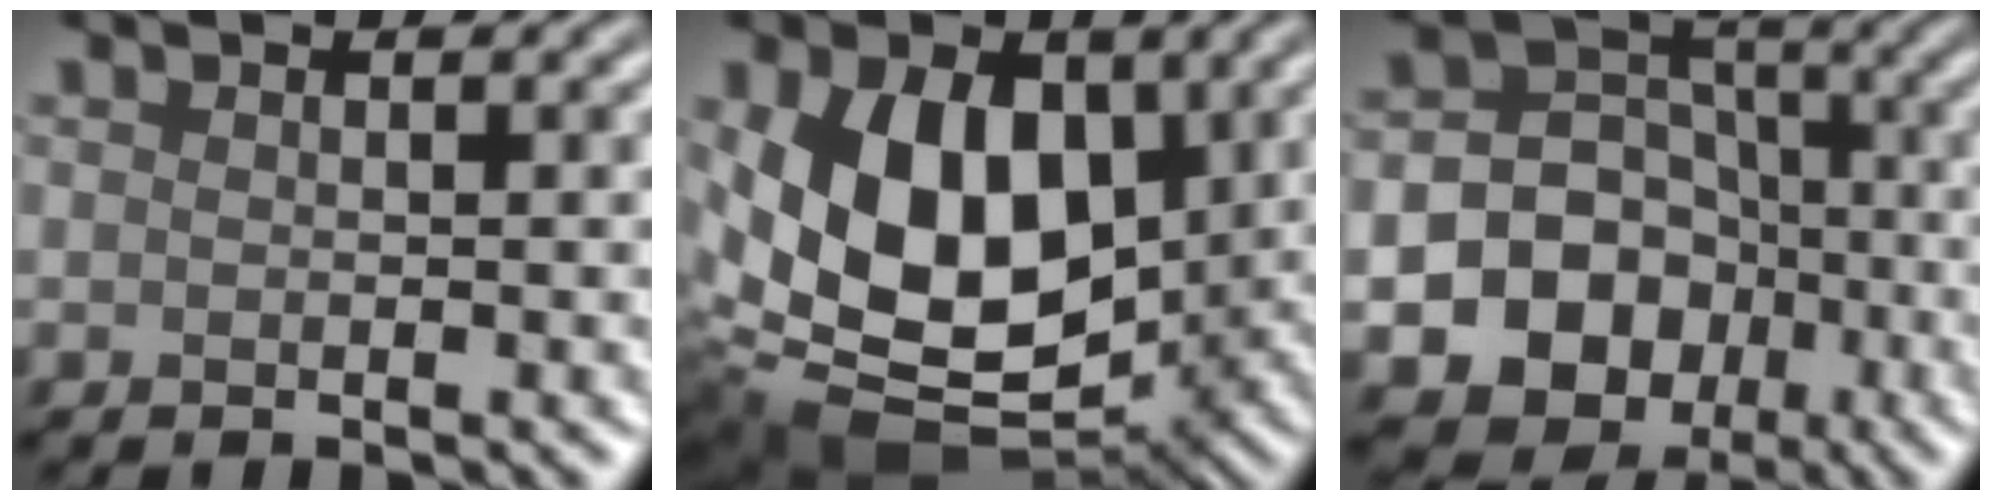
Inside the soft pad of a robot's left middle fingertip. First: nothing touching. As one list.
[{"total": 12.1, "force": [1.6, 8.0, 8.9], "torque": [-0.167, -0.020, 0.029]}, {"total": 15.1, "force": [-6.1, 13.2, 4.3], "torque": [-0.078, -0.043, -0.105]}]